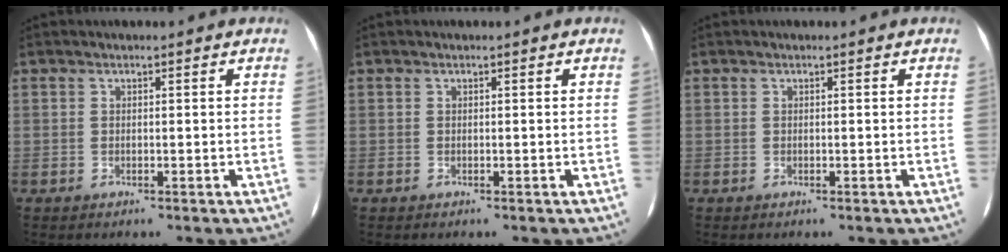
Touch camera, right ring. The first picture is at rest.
{"total": 0.0}
{"total": 0.0}